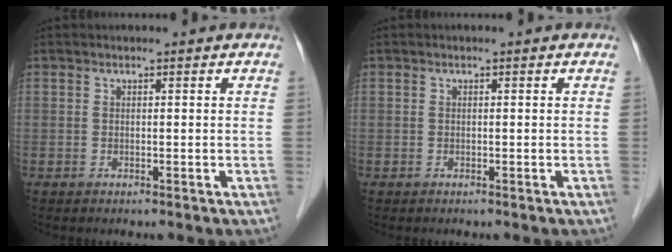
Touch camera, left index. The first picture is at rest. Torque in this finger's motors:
{"motor_torque": [0.01, 0.01, -0.01, 0.00]}